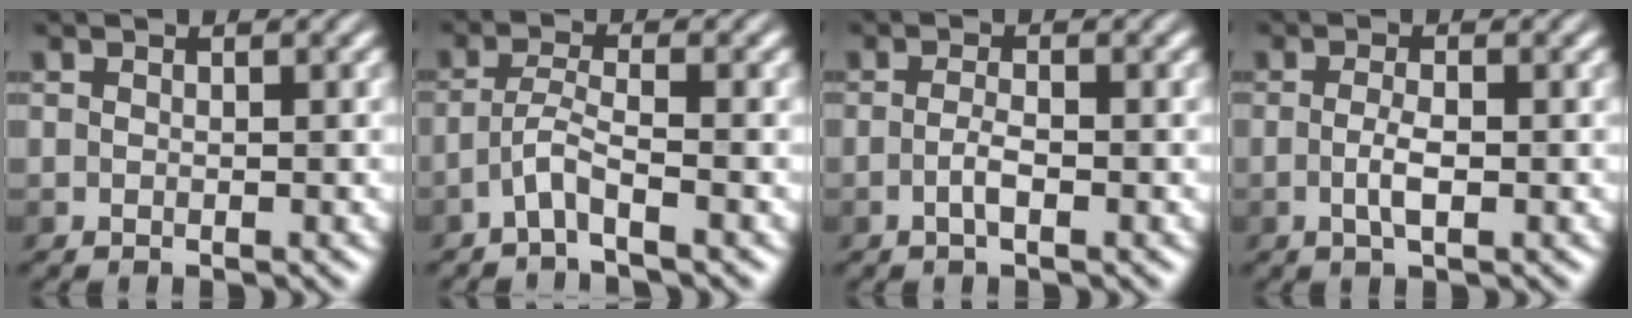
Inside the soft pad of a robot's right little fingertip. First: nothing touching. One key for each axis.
{"total": 2.2, "fx": -1.5, "fy": -0.1, "fz": 1.5, "tx": -0.039, "ty": 0.007, "tz": -0.035}
{"total": 1.4, "fx": -0.7, "fy": 0.1, "fz": 1.2, "tx": -0.026, "ty": 0.003, "tz": -0.014}
{"total": 1.8, "fx": -0.6, "fy": 0.4, "fz": 1.7, "tx": -0.037, "ty": 0.001, "tz": -0.011}